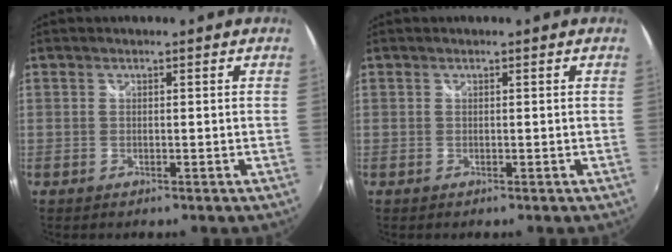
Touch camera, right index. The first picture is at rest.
{"total": 0.0}